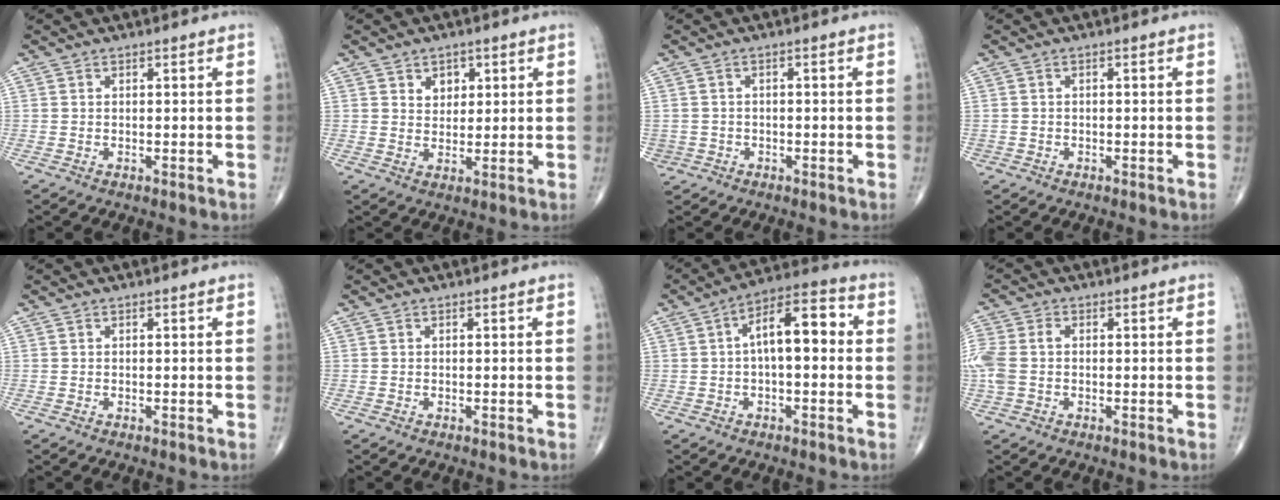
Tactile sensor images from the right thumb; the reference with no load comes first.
{"total": 3.8, "force": [1.7, 2.9, 1.8], "torque": [-0.007, -0.011, 0.029]}
{"total": 2.4, "force": [-0.9, 2.2, 0.0], "torque": [0.011, 0.012, -0.014]}
{"total": 0.7, "force": [-0.3, 0.6, 0.0], "torque": [0.009, 0.005, -0.007]}
{"total": 0.0}
{"total": 0.0}
{"total": 11.1, "force": [0.9, 4.9, 9.9], "torque": [-0.145, 0.040, 0.003]}
{"total": 6.9, "force": [-0.3, 4.7, 5.1], "torque": [-0.148, 0.017, -0.006]}